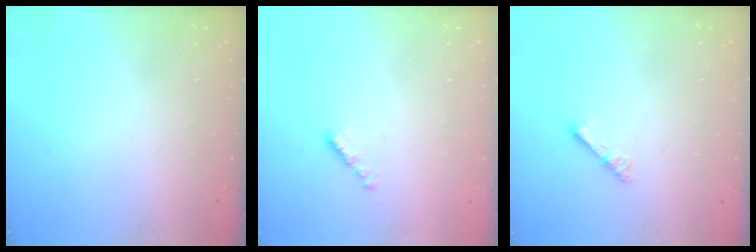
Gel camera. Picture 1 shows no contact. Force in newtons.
{"total": 2.1, "press": 2.0, "slide": 0.7}
{"total": 3.3, "press": 3.3, "slide": 0.5}